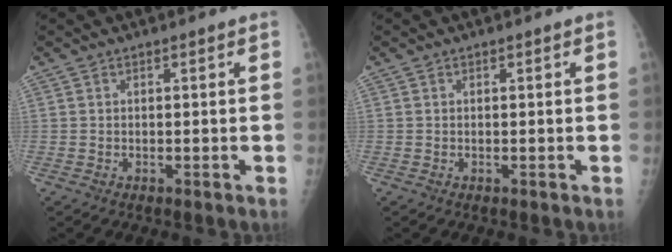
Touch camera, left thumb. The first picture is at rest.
{"total": 0.0}